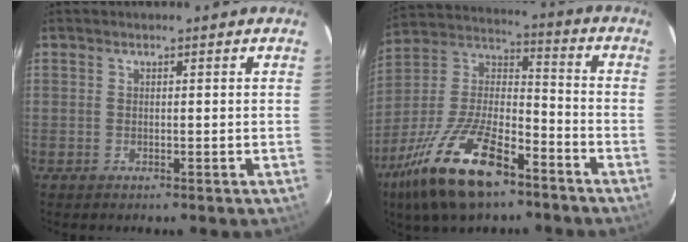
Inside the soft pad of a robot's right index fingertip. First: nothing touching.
{"total": 21.0, "force": [-12.9, 8.2, 14.5], "torque": [-0.304, -0.018, -0.234]}